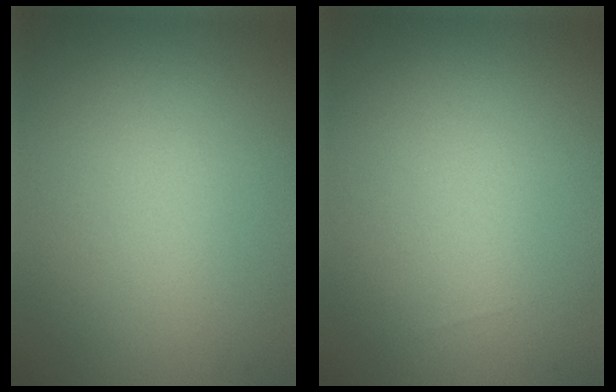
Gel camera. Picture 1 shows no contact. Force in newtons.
{"total": 0.0}